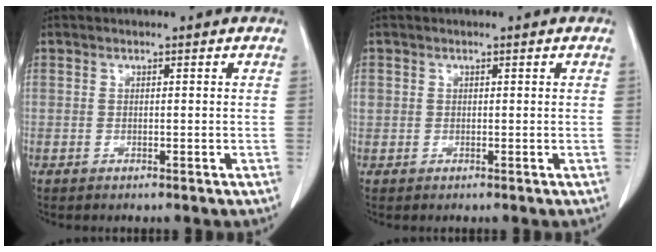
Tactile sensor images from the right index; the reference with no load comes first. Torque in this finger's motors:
{"motor_torque": [1.02, 0.04, 0.48, 0.15]}